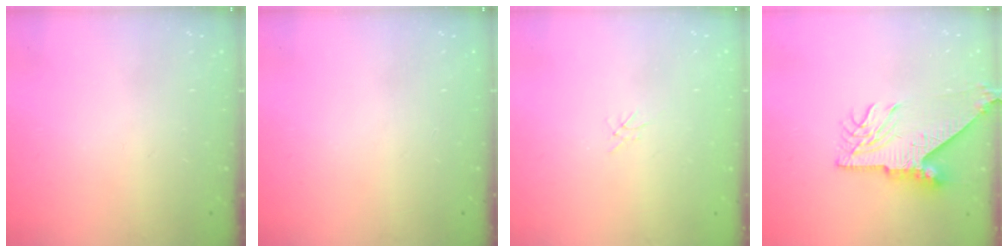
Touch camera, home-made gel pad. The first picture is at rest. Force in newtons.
{"total": 0.0}
{"total": 0.0}
{"total": 10.4, "press": 10.3, "slide": 1.3}